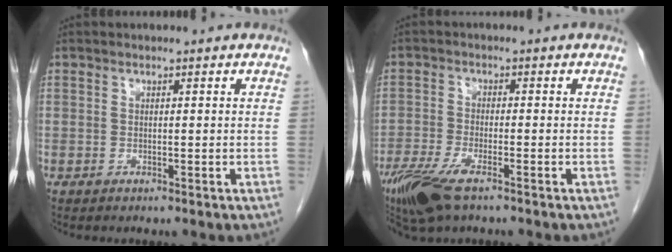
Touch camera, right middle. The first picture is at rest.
{"total": 8.1, "force": [-5.4, 2.1, 5.6], "torque": [-0.112, -0.017, -0.097]}